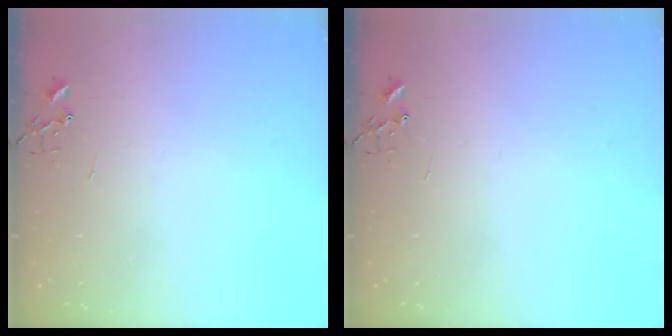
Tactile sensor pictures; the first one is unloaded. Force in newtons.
{"total": 0.0}